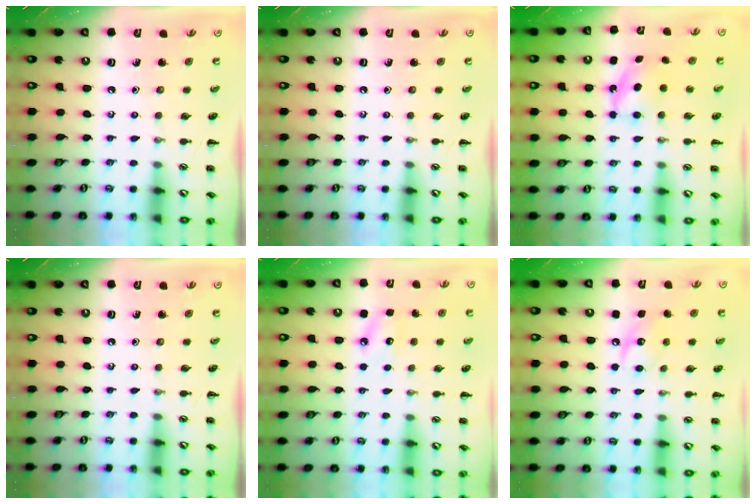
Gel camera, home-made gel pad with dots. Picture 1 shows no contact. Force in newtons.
{"total": 0.0}
{"total": 5.6, "press": 5.4, "slide": 1.5}
{"total": 0.0}
{"total": 7.7, "press": 7.5, "slide": 1.7}
{"total": 8.3, "press": 8.3, "slide": 0.7}